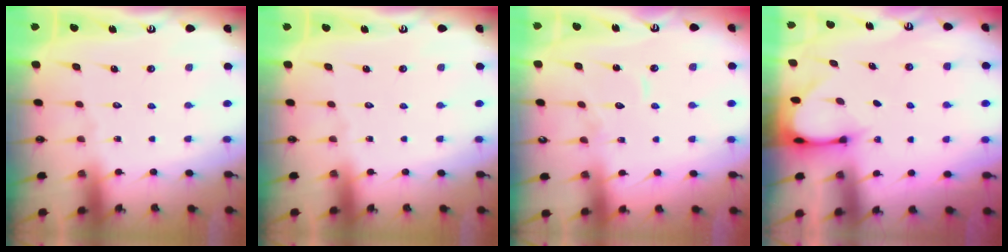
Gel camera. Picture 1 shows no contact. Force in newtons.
{"total": 0.0}
{"total": 8.9, "press": 8.9, "slide": 0.5}
{"total": 2.8, "press": 2.8, "slide": 0.3}